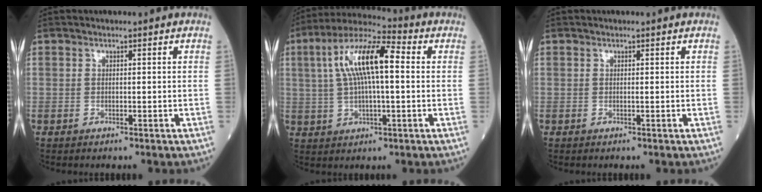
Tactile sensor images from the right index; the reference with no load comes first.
{"total": 12.3, "force": [2.2, 3.0, 11.8], "torque": [-0.231, 0.032, 0.035]}
{"total": 0.0}